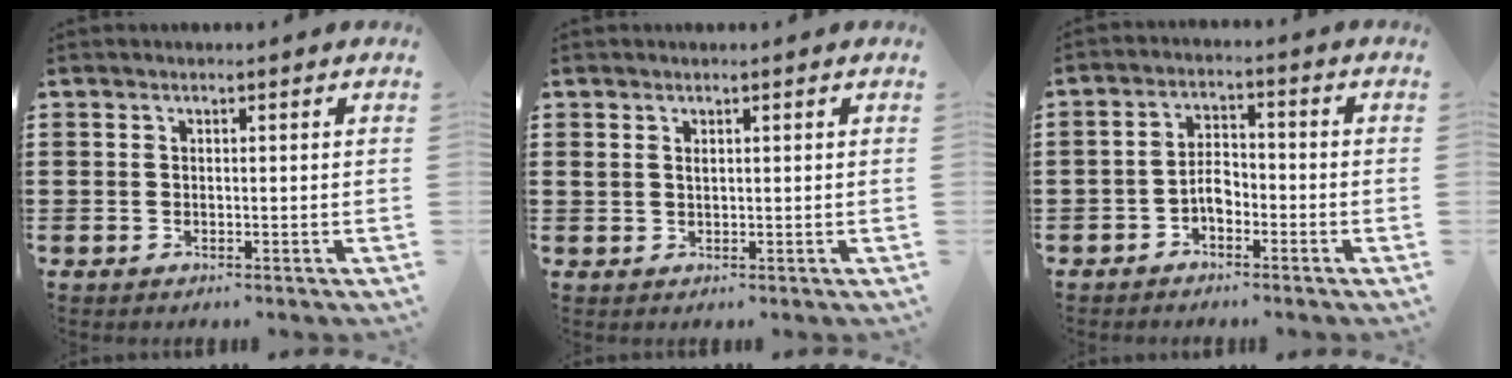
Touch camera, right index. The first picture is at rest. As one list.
[{"total": 0.8, "force": [0.5, 0.5, 0.5], "torque": [-0.011, 0.002, 0.009]}, {"total": 3.6, "force": [-1.8, 2.0, 2.5], "torque": [-0.054, 0.005, -0.037]}]